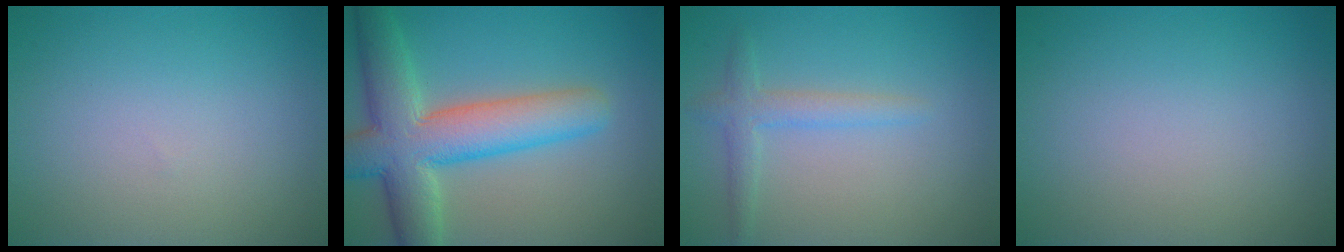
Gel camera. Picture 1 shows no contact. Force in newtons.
{"total": 9.1, "press": 9.1, "slide": 0.3}
{"total": 2.1, "press": 2.1, "slide": 0.2}
{"total": 0.0}